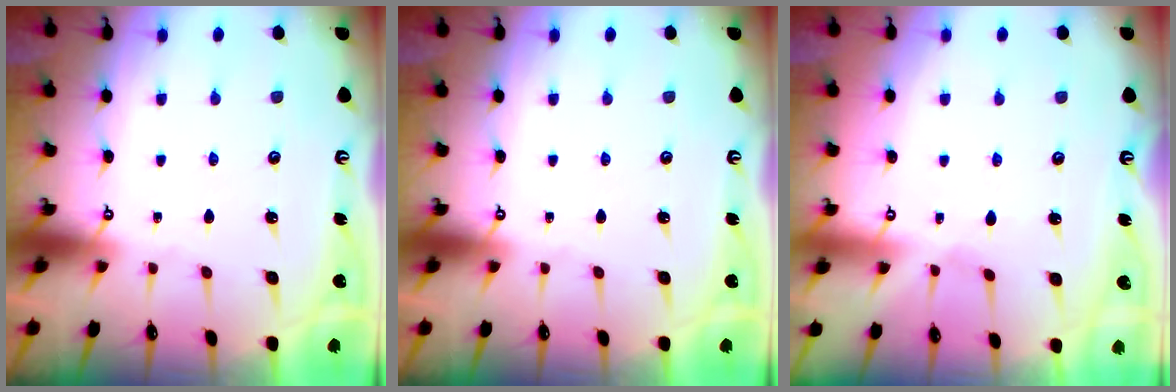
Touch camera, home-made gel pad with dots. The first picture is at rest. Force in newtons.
{"total": 0.0}
{"total": 2.5, "press": 2.5, "slide": 0.4}